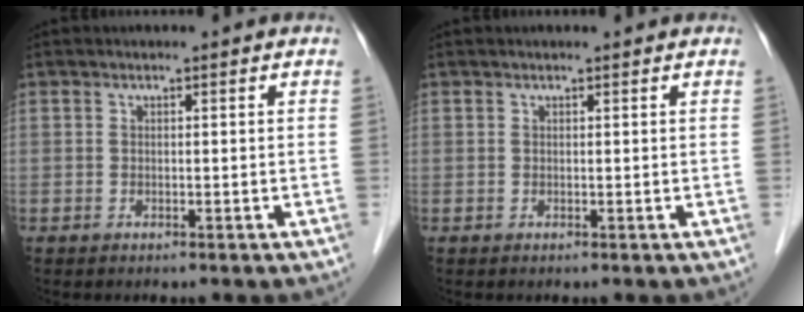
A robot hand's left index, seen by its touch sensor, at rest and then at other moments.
{"total": 1.3, "force": [1.2, 0.2, 0.6], "torque": [-0.008, 0.014, 0.016]}